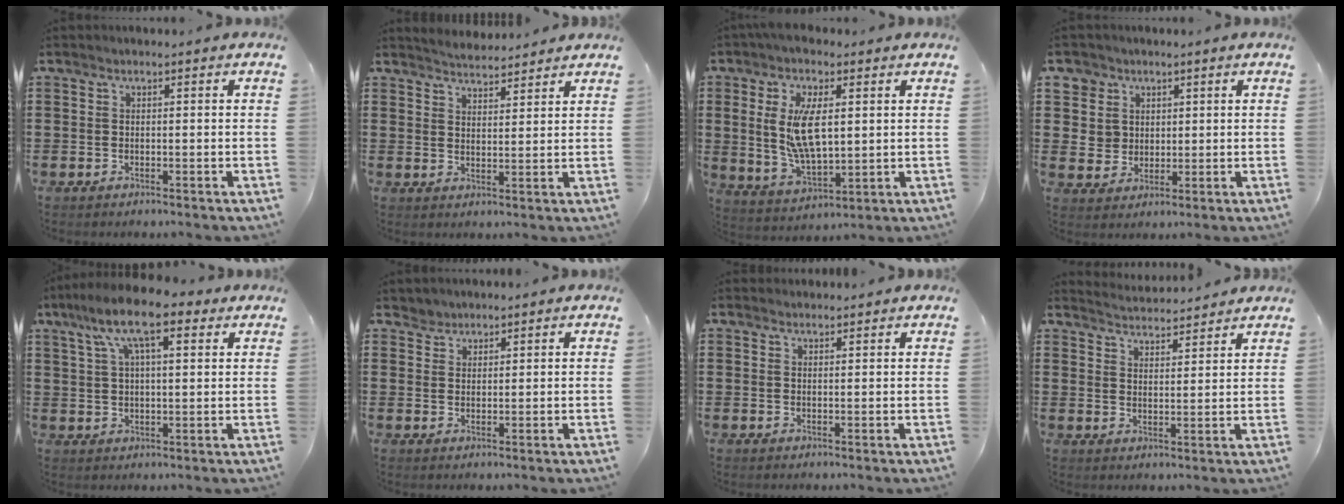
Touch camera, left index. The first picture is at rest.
{"total": 3.5, "force": [3.5, 0.1, 0.3], "torque": [-0.016, -0.009, 0.064]}
{"total": 10.6, "force": [2.8, 4.8, 9.0], "torque": [-0.186, 0.000, 0.046]}
{"total": 5.3, "force": [2.0, 4.9, 0.3], "torque": [-0.026, 0.011, 0.036]}
{"total": 10.6, "force": [6.4, 3.2, 7.8], "torque": [-0.168, 0.005, 0.112]}
{"total": 1.9, "force": [1.7, 0.8, -0.2], "torque": [-0.002, 0.003, 0.034]}
{"total": 1.3, "force": [1.2, 0.2, 0.0], "torque": [-0.003, 0.001, 0.025]}
{"total": 2.9, "force": [2.9, -0.2, -0.4], "torque": [-0.002, -0.012, 0.052]}